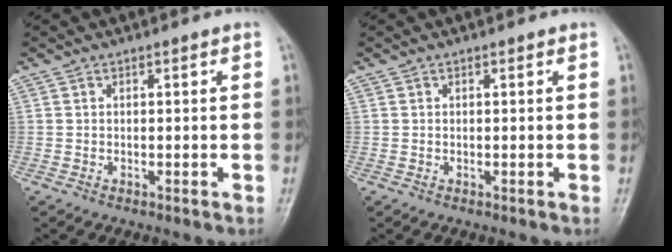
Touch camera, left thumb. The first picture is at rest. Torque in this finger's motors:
{"motor_torque": [0.00, 0.00, -0.09, 0.06, 0.00]}